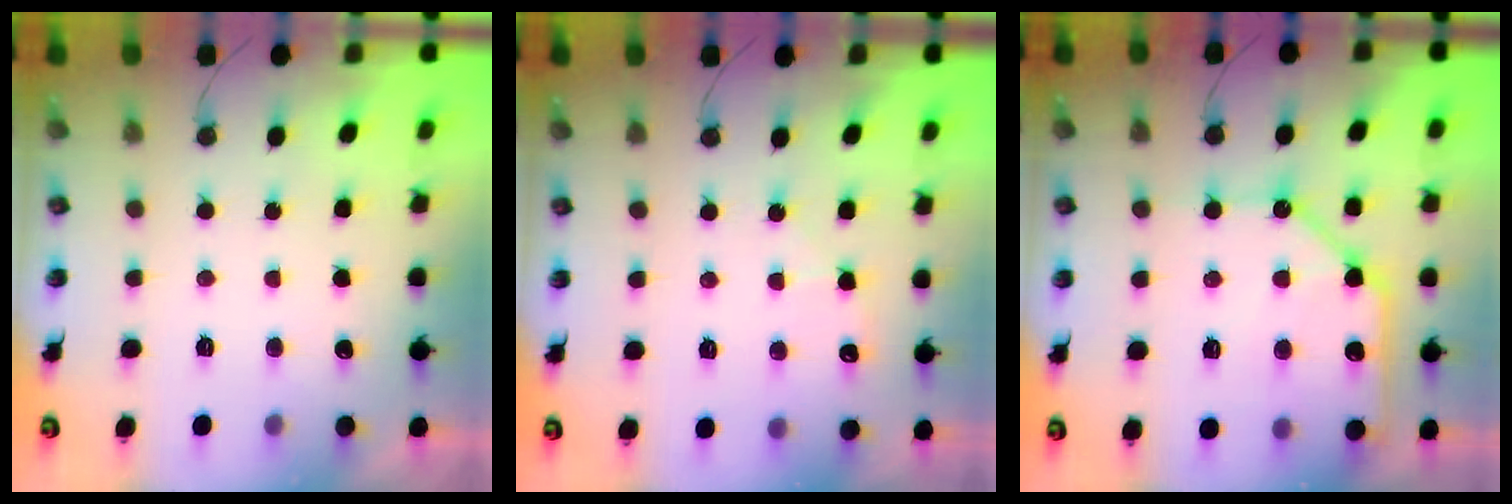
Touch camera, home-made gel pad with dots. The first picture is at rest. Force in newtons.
{"total": 4.6, "press": 4.5, "slide": 0.7}
{"total": 14.2, "press": 14.1, "slide": 2.1}